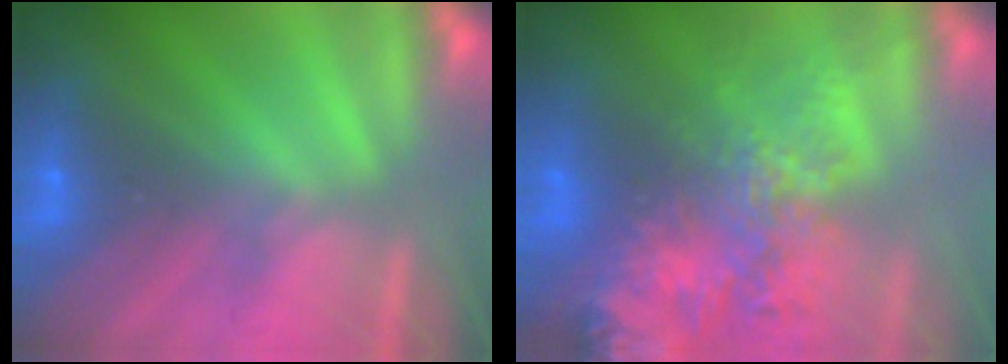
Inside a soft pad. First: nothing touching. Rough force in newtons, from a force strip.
{"total": 7.9}